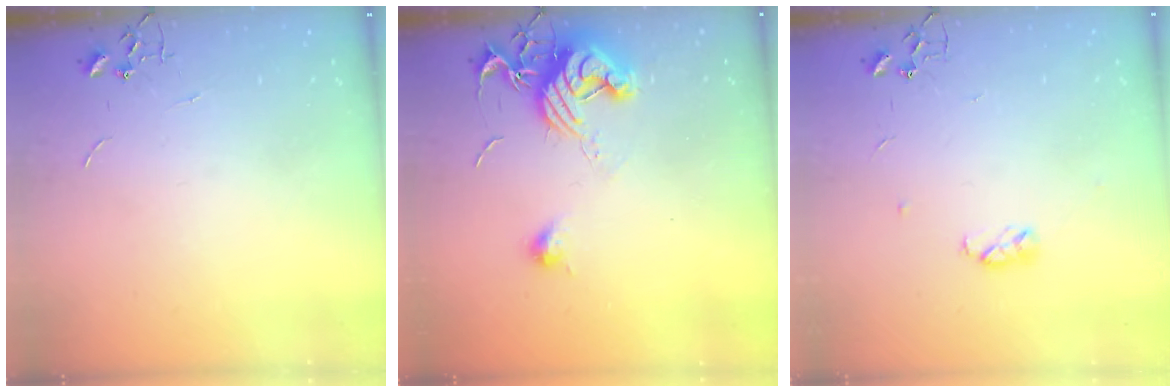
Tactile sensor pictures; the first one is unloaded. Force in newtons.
{"total": 14.2, "press": 14.2, "slide": 0.8}
{"total": 5.2, "press": 5.1, "slide": 0.7}